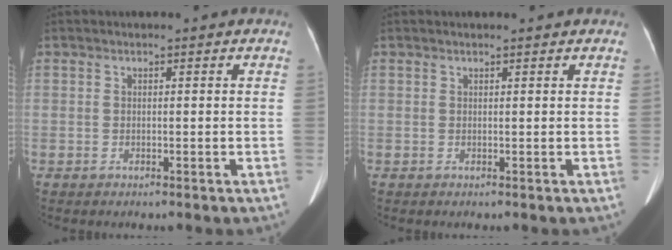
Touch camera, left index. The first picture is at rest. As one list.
[{"total": 1.0, "force": [0.9, 0.0, 0.4], "torque": [-0.015, 0.007, 0.011]}]